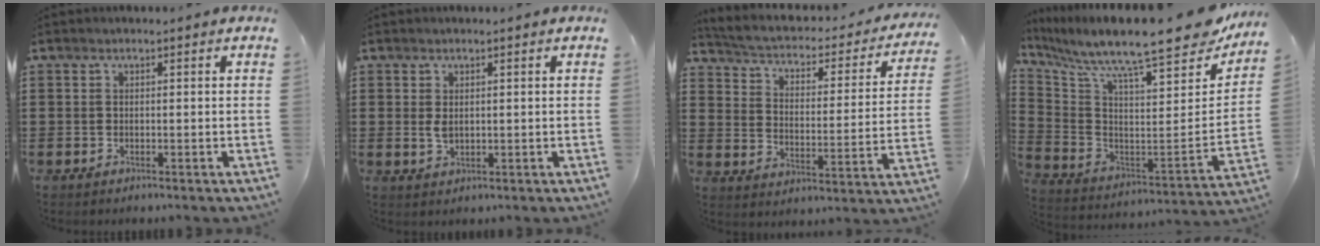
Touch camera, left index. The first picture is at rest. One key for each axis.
{"total": 1.9, "fx": 0.5, "fy": 1.0, "fz": 1.5, "tx": -0.040, "ty": 0.001, "tz": 0.006}
{"total": 2.5, "fx": 1.8, "fy": 0.8, "fz": 1.5, "tx": -0.045, "ty": -0.024, "tz": 0.021}
{"total": 11.9, "fx": 10.2, "fy": 0.8, "fz": 6.1, "tx": -0.134, "ty": -0.091, "tz": 0.163}